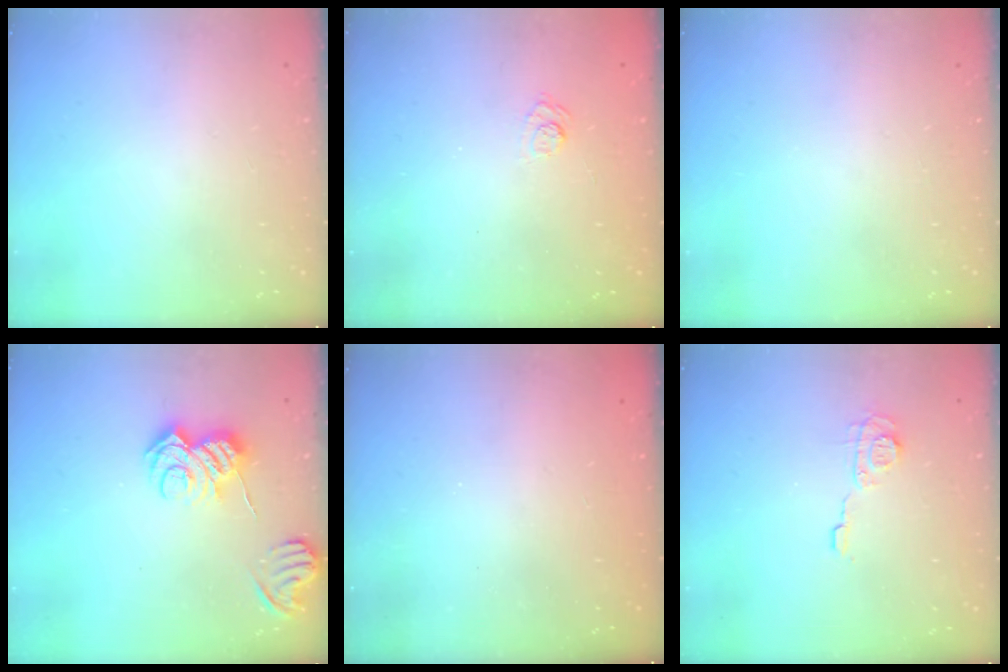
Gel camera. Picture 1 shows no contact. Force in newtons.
{"total": 2.8, "press": 2.3, "slide": 1.6}
{"total": 0.0}
{"total": 8.8, "press": 8.7, "slide": 1.0}
{"total": 2.3, "press": 2.2, "slide": 0.8}
{"total": 6.6, "press": 6.6, "slide": 0.4}